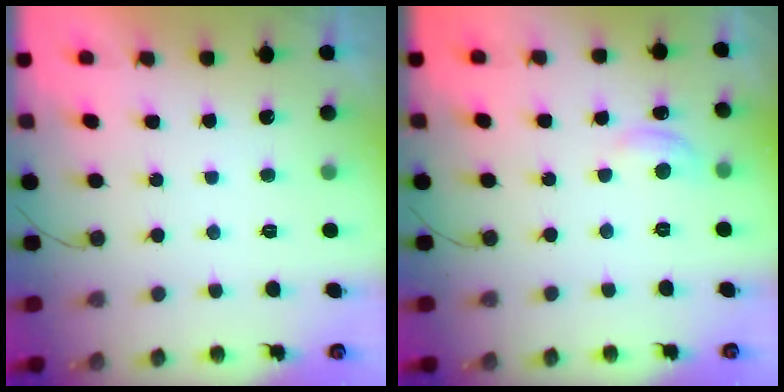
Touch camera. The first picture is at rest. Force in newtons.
{"total": 5.0, "press": 5.0, "slide": 0.2}